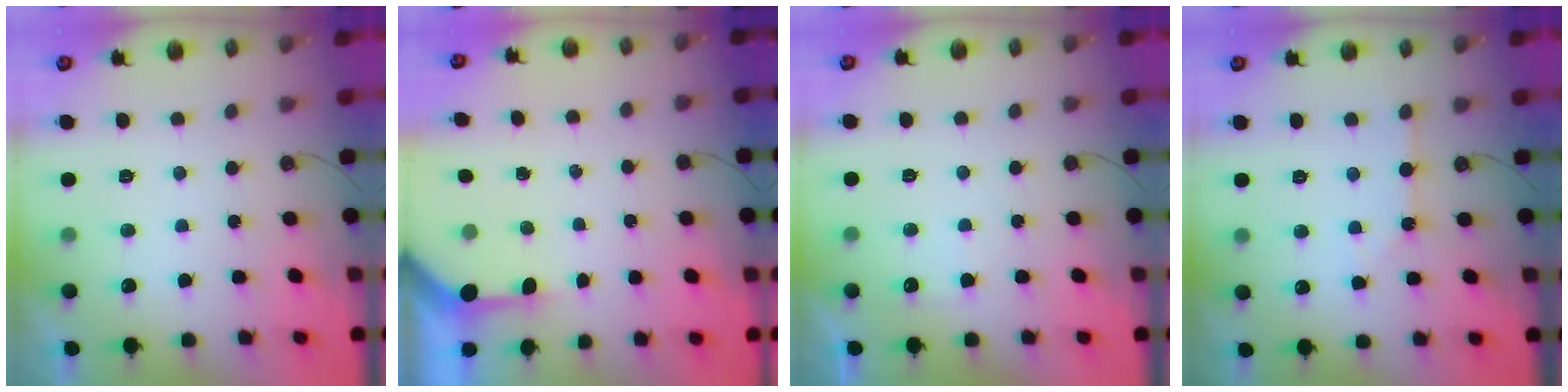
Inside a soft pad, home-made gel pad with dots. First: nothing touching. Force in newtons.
{"total": 3.1, "press": 3.1, "slide": 0.2}
{"total": 3.6, "press": 3.6, "slide": 0.5}
{"total": 1.8, "press": 1.7, "slide": 0.3}